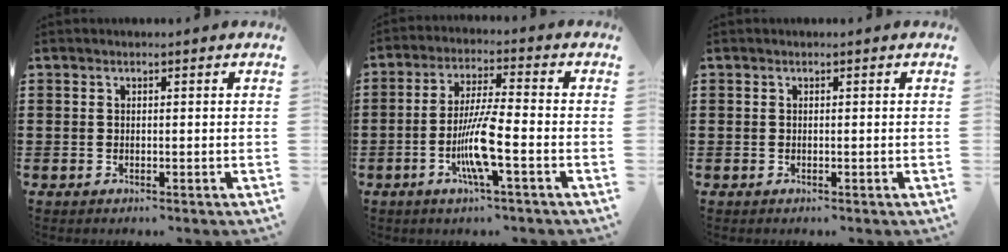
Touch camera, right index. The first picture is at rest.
{"total": 8.2, "force": [-2.7, 0.9, 7.7], "torque": [-0.161, -0.015, -0.057]}
{"total": 0.0}